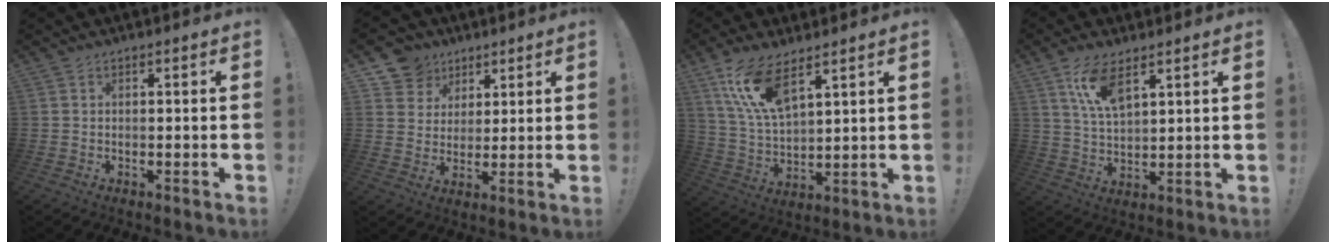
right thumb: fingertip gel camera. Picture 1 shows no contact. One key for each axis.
{"total": 9.0, "fx": 4.6, "fy": 7.6, "fz": 1.2, "tx": -0.015, "ty": -0.032, "tz": 0.095}
{"total": 12.8, "fx": 8.5, "fy": 4.2, "fz": 8.6, "tx": -0.177, "ty": -0.037, "tz": 0.154}
{"total": 9.8, "fx": 6.1, "fy": 3.5, "fz": 6.8, "tx": -0.128, "ty": -0.020, "tz": 0.112}